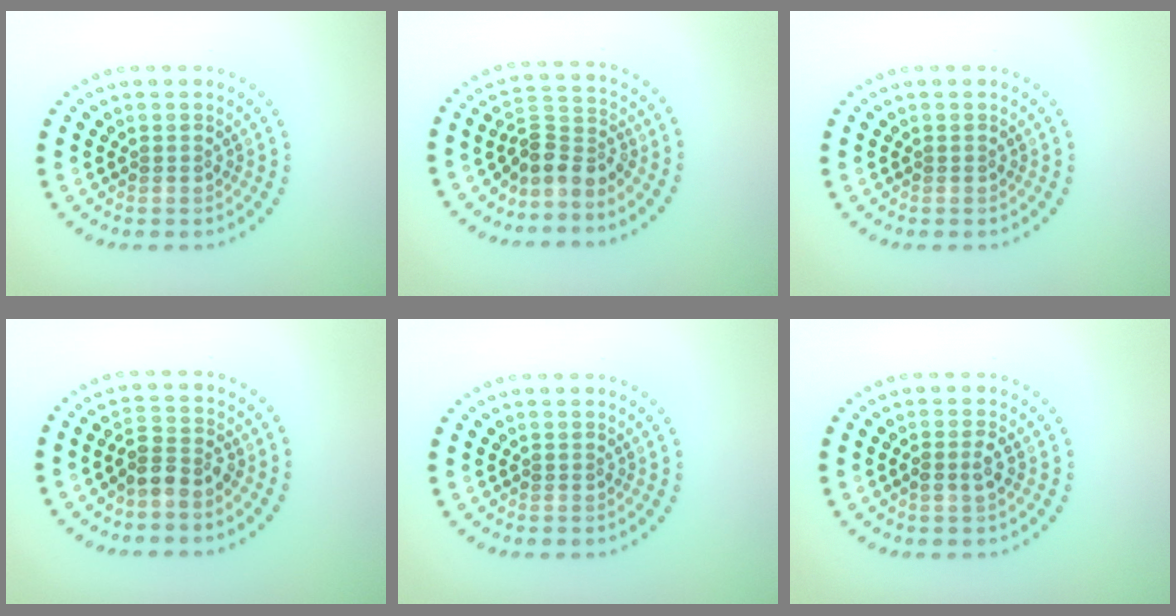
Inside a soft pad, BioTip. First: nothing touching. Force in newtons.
{"total": 3.3, "press": 2.3, "slide": 2.3}
{"total": 0.0}
{"total": 2.6, "press": 2.4, "slide": 1.2}
{"total": 0.0}
{"total": 1.5, "press": 1.5, "slide": 0.3}